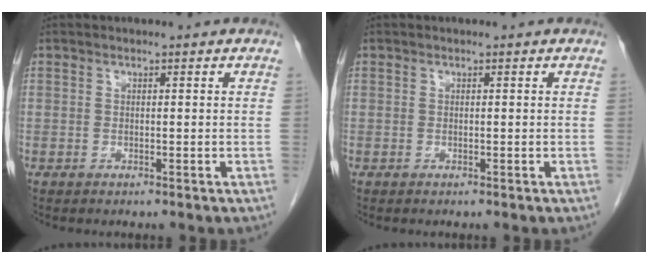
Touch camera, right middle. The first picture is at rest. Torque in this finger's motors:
{"motor_torque": [0.25, -0.86, 0.00, -0.02]}